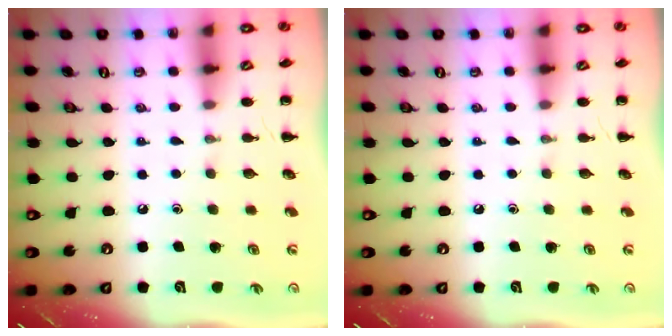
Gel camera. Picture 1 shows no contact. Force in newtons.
{"total": 0.0}